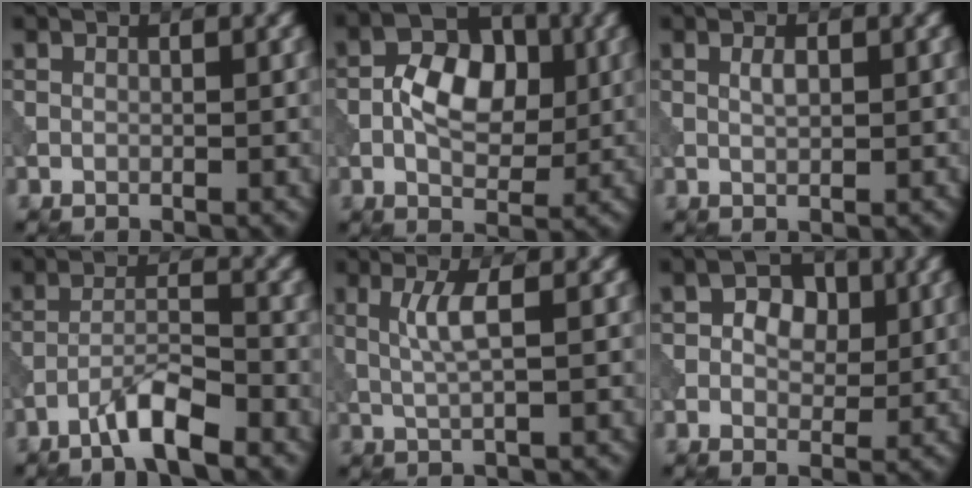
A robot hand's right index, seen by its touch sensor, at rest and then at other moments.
{"total": 5.8, "force": [-0.3, 3.8, 4.4], "torque": [-0.064, 0.003, -0.009]}
{"total": 1.0, "force": [0.2, 0.4, 0.9], "torque": [-0.023, -0.002, 0.005]}
{"total": 3.9, "force": [-3.0, 0.5, 2.6], "torque": [-0.046, 0.009, -0.063]}
{"total": 2.9, "force": [0.3, 0.4, 2.8], "torque": [-0.064, -0.005, 0.009]}
{"total": 3.4, "force": [0.4, 2.6, 2.2], "torque": [-0.030, 0.001, -0.003]}